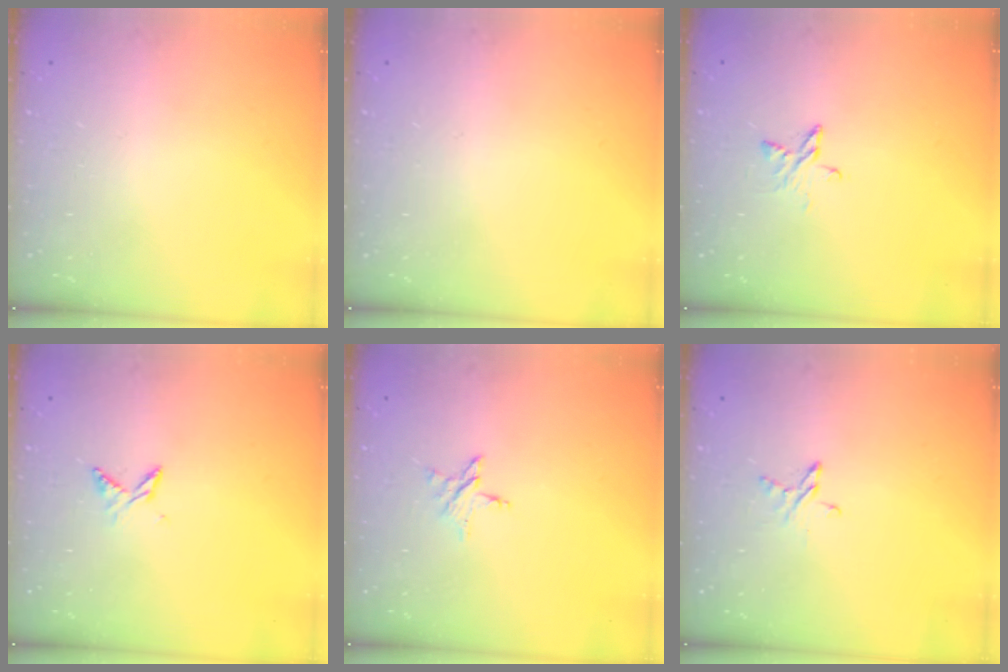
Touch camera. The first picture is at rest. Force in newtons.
{"total": 0.0}
{"total": 4.7, "press": 4.7, "slide": 0.4}
{"total": 5.3, "press": 5.2, "slide": 0.7}
{"total": 5.1, "press": 5.1, "slide": 0.5}
{"total": 3.9, "press": 3.9, "slide": 0.4}